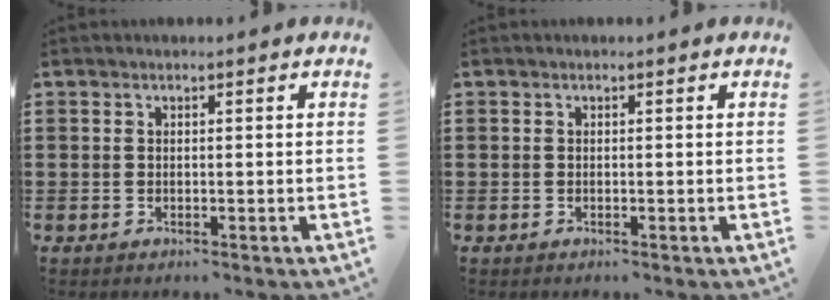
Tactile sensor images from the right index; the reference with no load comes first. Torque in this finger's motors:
{"motor_torque": [0.63, 0.63, 0.00, -0.01]}